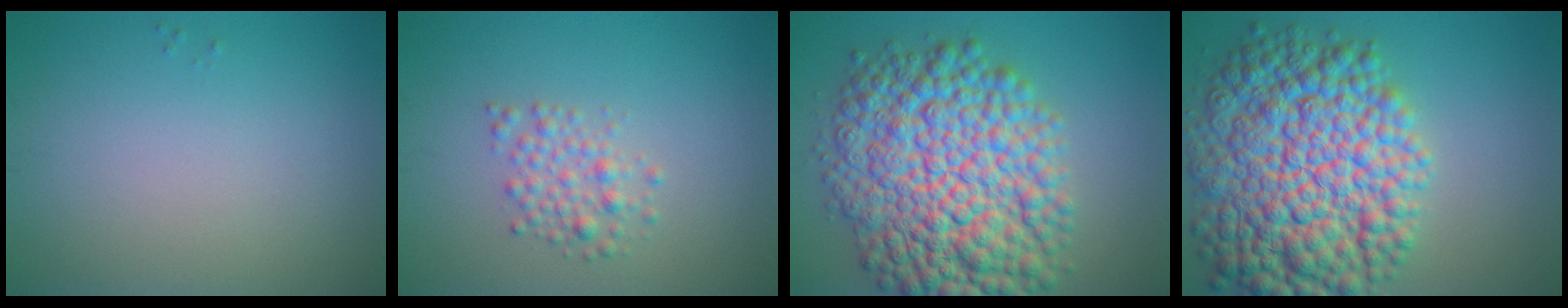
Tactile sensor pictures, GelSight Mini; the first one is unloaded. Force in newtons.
{"total": 2.2, "press": 2.2, "slide": 0.0}
{"total": 13.4, "press": 13.4, "slide": 0.1}
{"total": 14.0, "press": 14.0, "slide": 0.2}